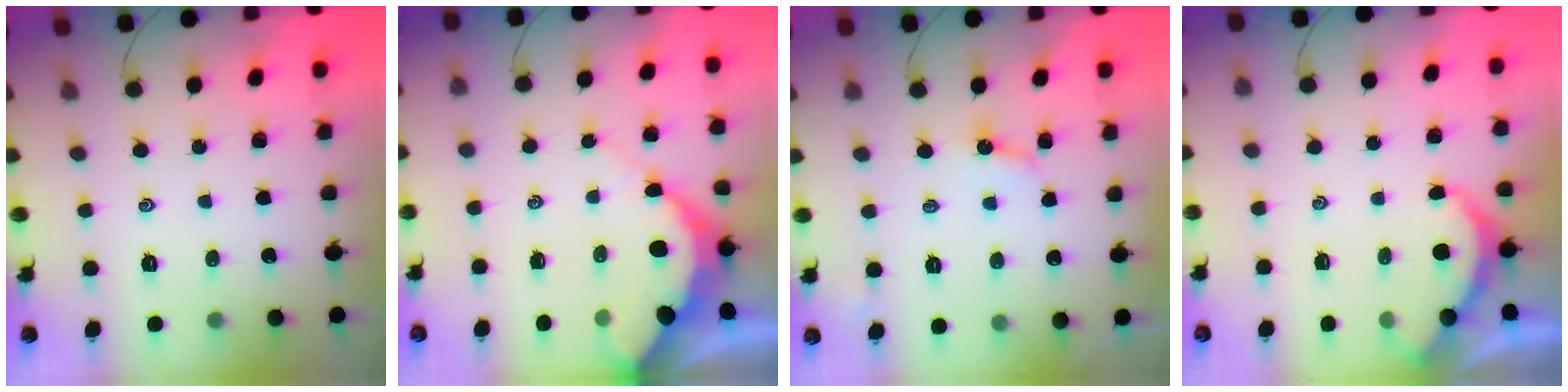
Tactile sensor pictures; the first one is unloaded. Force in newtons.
{"total": 6.6, "press": 6.5, "slide": 0.7}
{"total": 3.4, "press": 3.4, "slide": 0.3}
{"total": 2.9, "press": 2.9, "slide": 0.3}